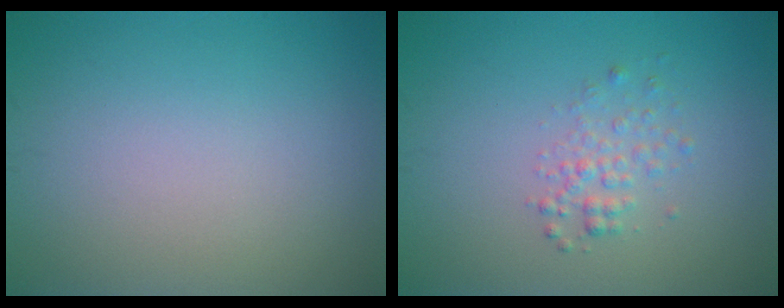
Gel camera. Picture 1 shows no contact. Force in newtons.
{"total": 1.7, "press": 1.7, "slide": 0.1}